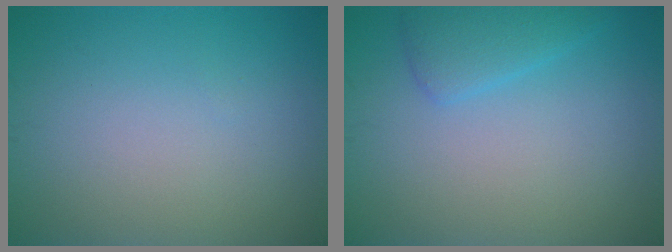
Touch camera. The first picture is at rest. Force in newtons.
{"total": 2.4, "press": 2.4, "slide": 0.1}